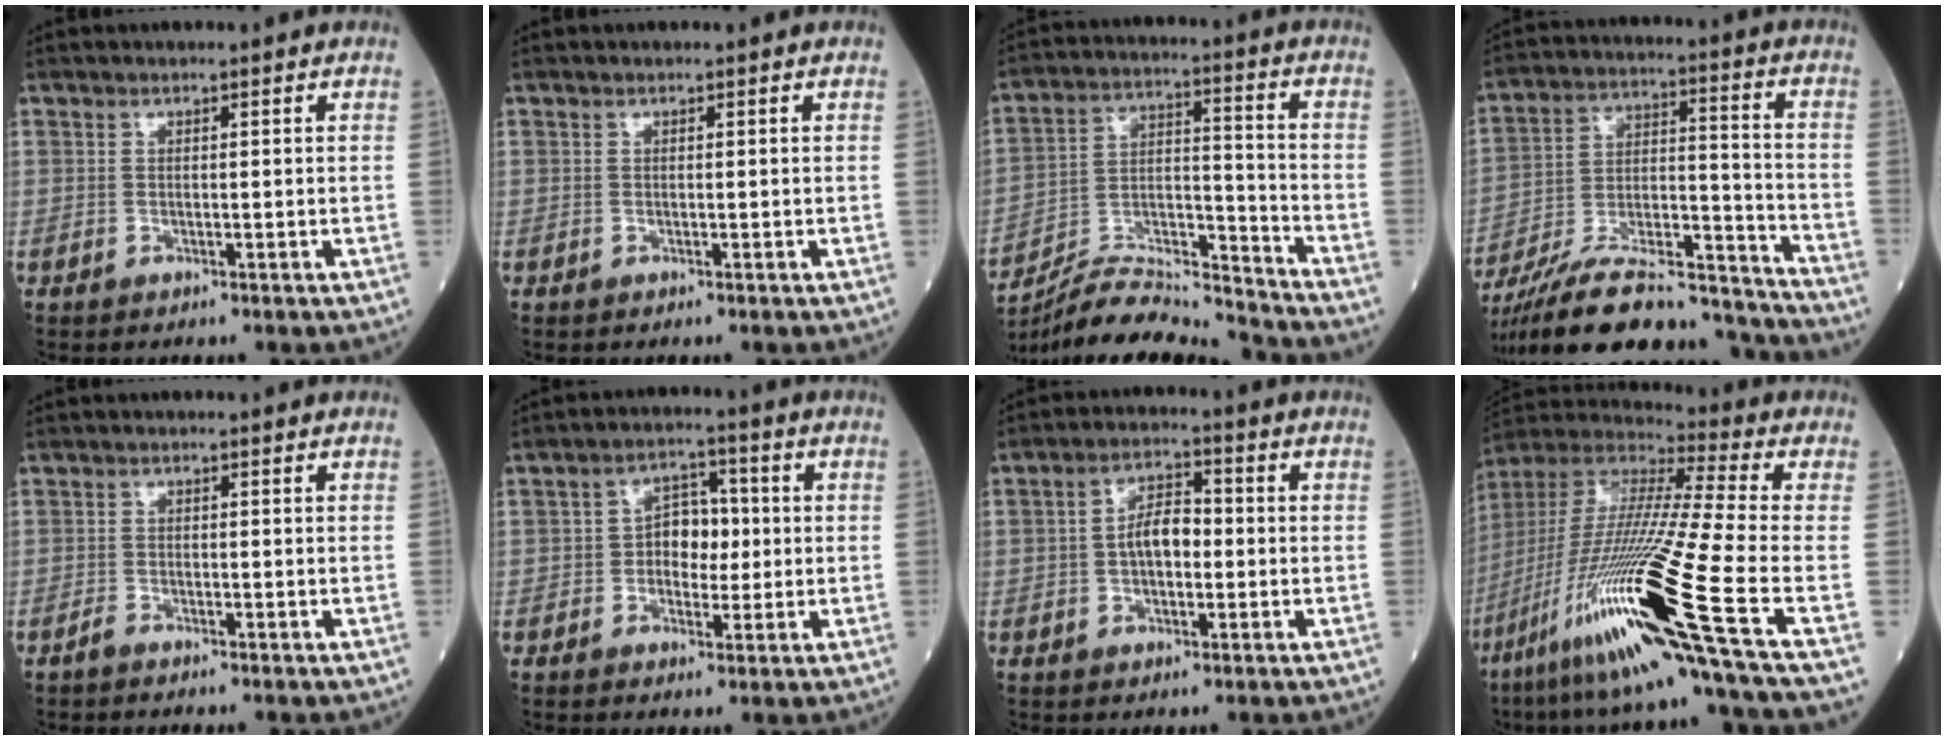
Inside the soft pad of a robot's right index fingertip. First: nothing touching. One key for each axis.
{"total": 0.0}
{"total": 14.4, "fx": -14.2, "fy": -0.5, "fz": 2.5, "tx": -0.049, "ty": 0.025, "tz": -0.252}
{"total": 24.6, "fx": -21.9, "fy": 4.0, "fz": 10.4, "tx": -0.179, "ty": 0.003, "tz": -0.350}
{"total": 0.9, "fx": -0.8, "fy": 0.1, "fz": 0.3, "tx": -0.012, "ty": -0.002, "tz": -0.014}
{"total": 5.5, "fx": -0.2, "fy": 3.5, "fz": 4.3, "tx": -0.061, "ty": 0.016, "tz": -0.005}
{"total": 5.4, "fx": -0.5, "fy": 2.7, "fz": 4.7, "tx": -0.088, "ty": 0.014, "tz": -0.013}
{"total": 26.3, "fx": -12.1, "fy": -1.3, "fz": 23.3, "tx": -0.465, "ty": -0.055, "tz": -0.228}